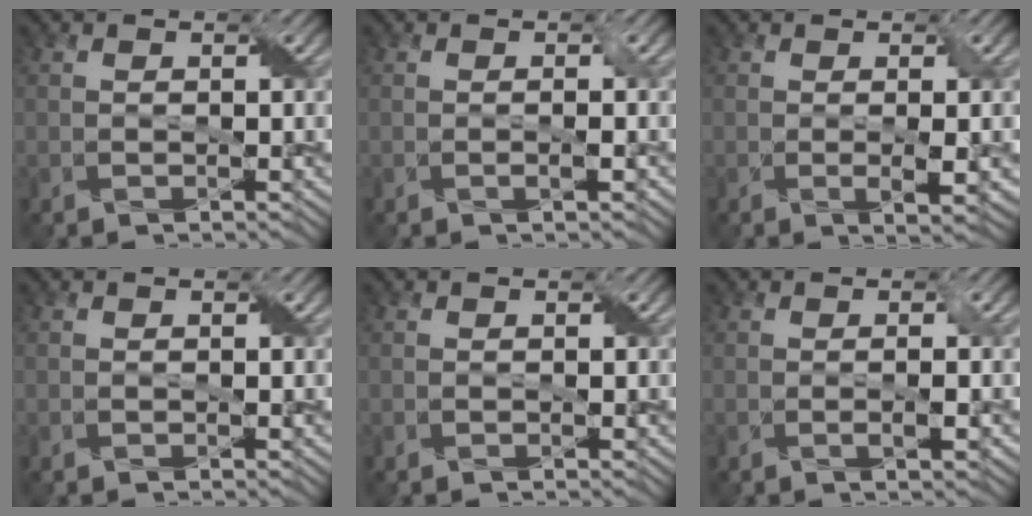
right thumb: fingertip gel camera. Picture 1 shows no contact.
{"total": 1.1, "force": [-0.2, 0.0, 1.1], "torque": [-0.022, 0.001, -0.004]}
{"total": 2.3, "force": [0.0, 0.3, 2.3], "torque": [-0.045, -0.003, 0.004]}
{"total": 0.0}
{"total": 0.0}
{"total": 1.6, "force": [-0.2, 0.0, 1.6], "torque": [-0.031, 0.001, -0.002]}